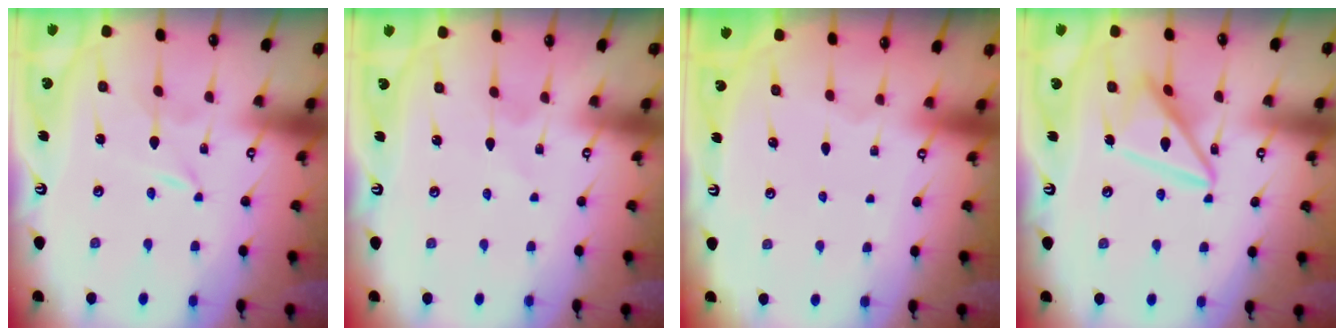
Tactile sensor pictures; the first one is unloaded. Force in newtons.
{"total": 1.2, "press": 1.1, "slide": 0.2}
{"total": 0.0}
{"total": 15.7, "press": 15.6, "slide": 1.5}